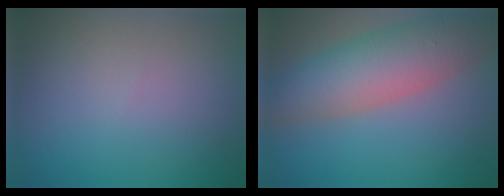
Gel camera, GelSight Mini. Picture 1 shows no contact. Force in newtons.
{"total": 7.8, "press": 7.8, "slide": 0.3}